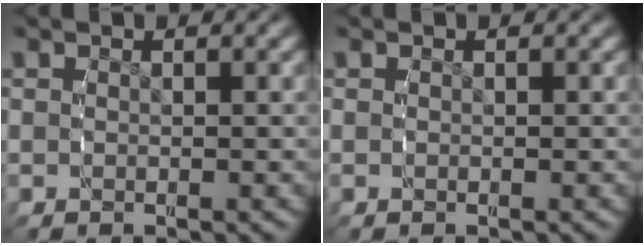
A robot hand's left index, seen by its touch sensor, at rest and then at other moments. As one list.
[{"total": 0.0}]